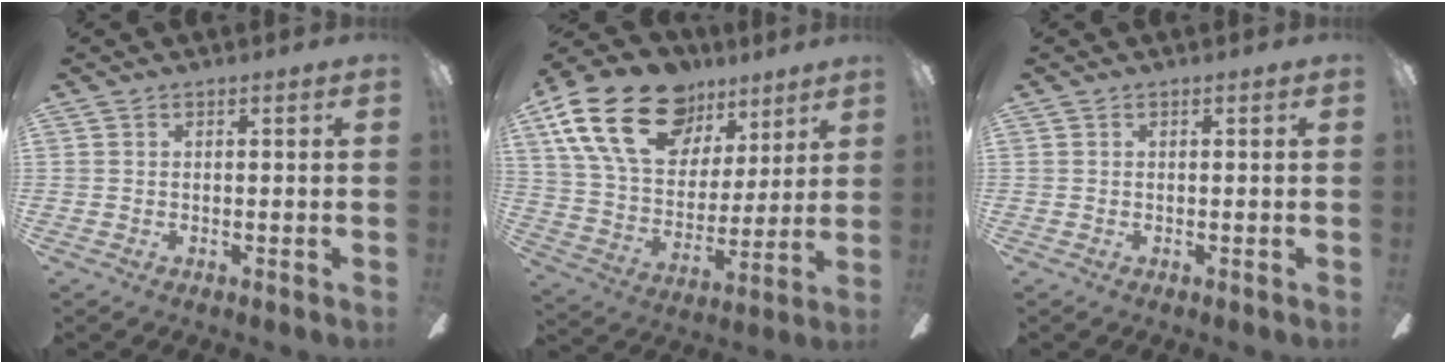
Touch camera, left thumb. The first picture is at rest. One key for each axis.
{"total": 23.3, "fx": 13.3, "fy": 14.3, "fz": 12.8, "tx": -0.236, "ty": -0.057, "tz": 0.242}
{"total": 0.0}